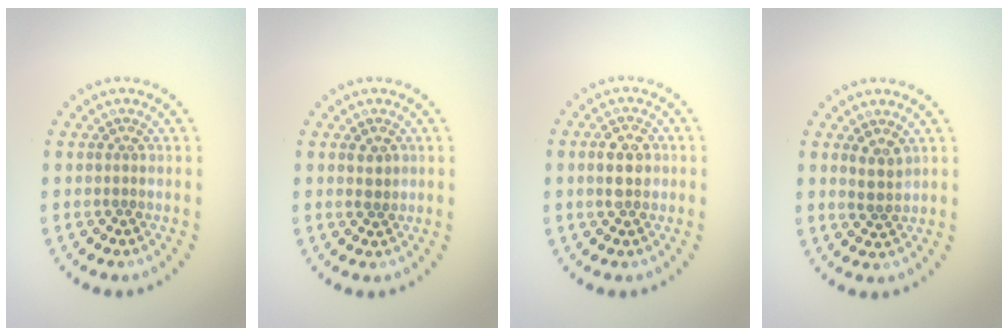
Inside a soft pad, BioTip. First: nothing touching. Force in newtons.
{"total": 1.2, "press": 1.2, "slide": 0.4}
{"total": 2.6, "press": 2.6, "slide": 0.2}
{"total": 1.7, "press": 1.4, "slide": 1.0}